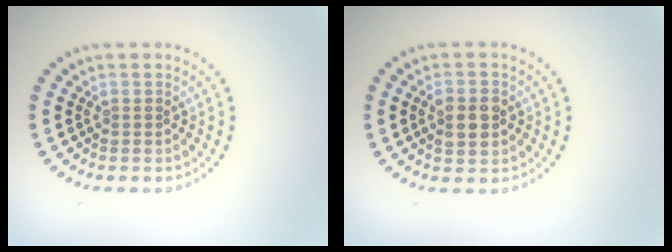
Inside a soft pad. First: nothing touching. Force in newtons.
{"total": 2.9, "press": 2.9, "slide": 0.2}